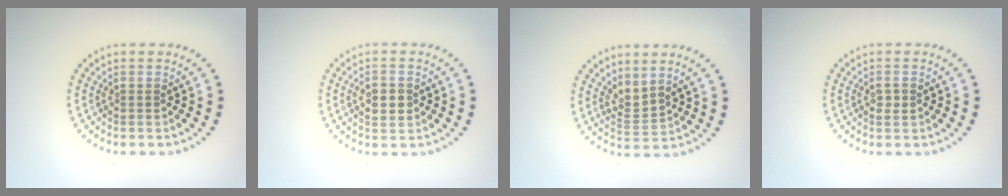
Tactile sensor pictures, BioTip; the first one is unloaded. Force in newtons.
{"total": 2.7, "press": 2.7, "slide": 0.2}
{"total": 2.2, "press": 1.5, "slide": 1.6}
{"total": 1.2, "press": 1.1, "slide": 0.1}